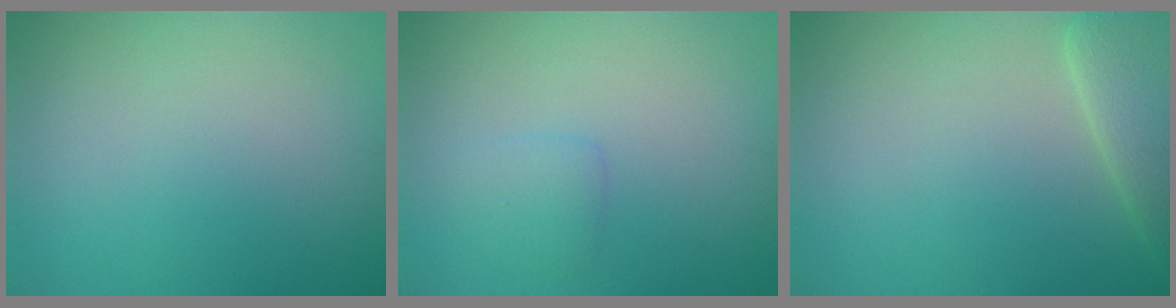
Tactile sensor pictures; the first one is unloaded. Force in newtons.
{"total": 1.4, "press": 1.4, "slide": 0.1}
{"total": 4.3, "press": 4.3, "slide": 0.4}